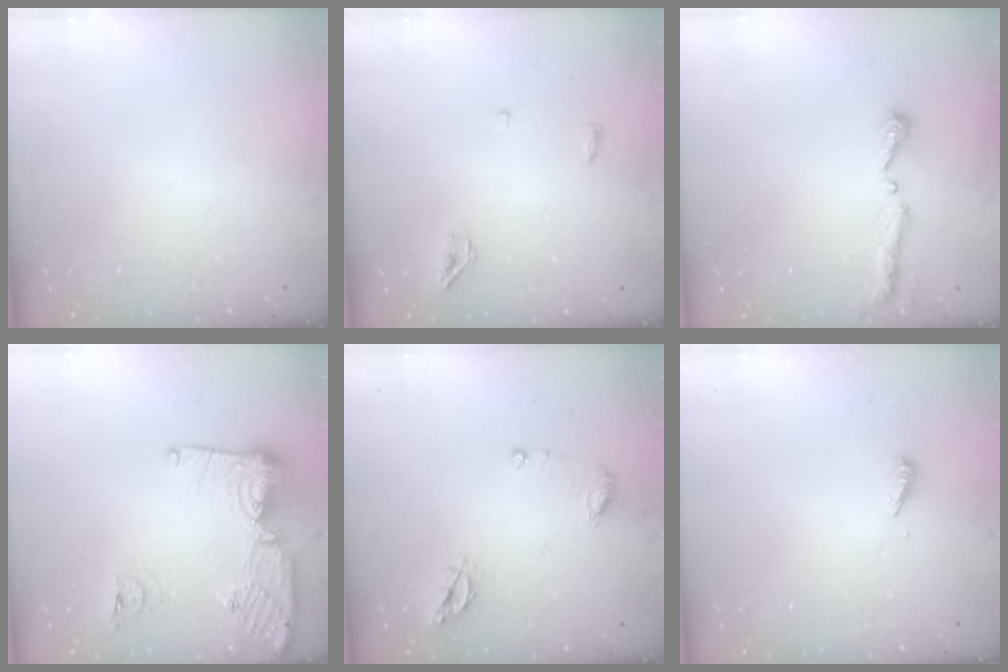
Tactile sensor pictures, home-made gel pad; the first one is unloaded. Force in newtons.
{"total": 3.6, "press": 3.5, "slide": 0.9}
{"total": 5.1, "press": 5.0, "slide": 0.6}
{"total": 13.9, "press": 13.8, "slide": 1.5}
{"total": 7.9, "press": 7.8, "slide": 0.9}
{"total": 2.8, "press": 2.8, "slide": 0.2}